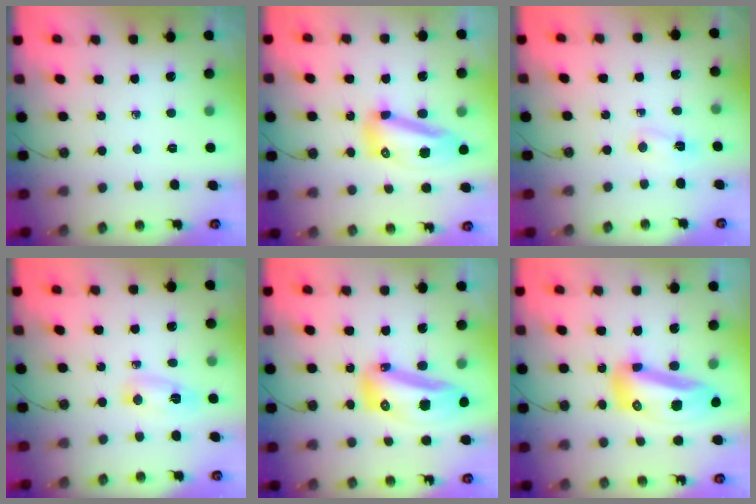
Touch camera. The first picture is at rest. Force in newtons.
{"total": 11.9, "press": 11.8, "slide": 1.3}
{"total": 2.1, "press": 2.0, "slide": 0.5}
{"total": 4.1, "press": 4.0, "slide": 0.9}
{"total": 25.1, "press": 19.1, "slide": 16.3}
{"total": 15.8, "press": 15.7, "slide": 1.9}